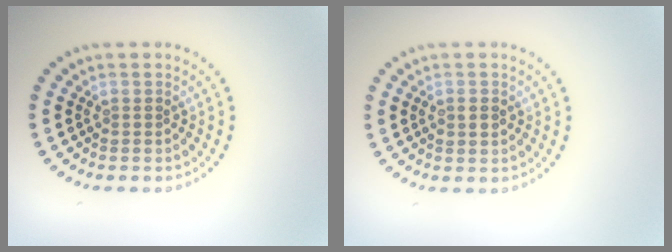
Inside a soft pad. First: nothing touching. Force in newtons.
{"total": 1.8, "press": 1.8, "slide": 0.3}